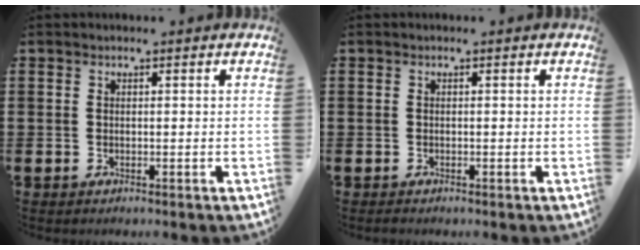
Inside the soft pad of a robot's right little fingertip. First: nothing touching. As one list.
[{"total": 0.0}]